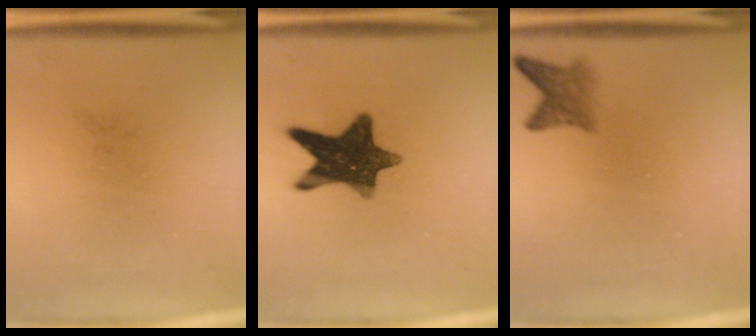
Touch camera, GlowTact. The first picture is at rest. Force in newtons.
{"total": 12.3}
{"total": 2.8}